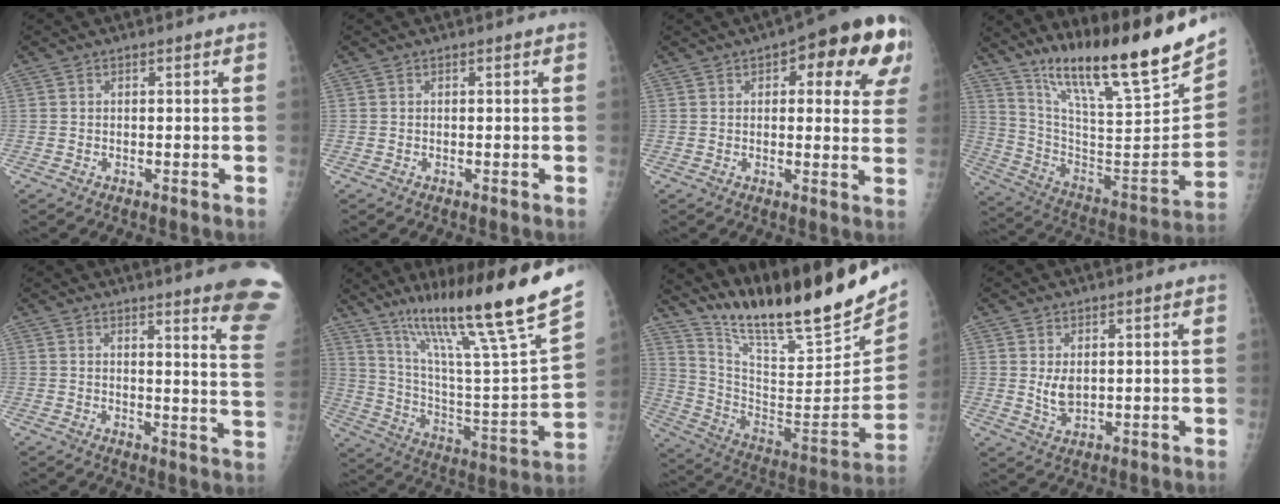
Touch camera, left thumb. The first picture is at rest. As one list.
[{"total": 0.0}, {"total": 17.3, "force": [7.3, 6.9, 14.1], "torque": [-0.136, -0.002, 0.081]}, {"total": 27.0, "force": [19.3, 4.0, 18.4], "torque": [-0.277, -0.081, 0.329]}, {"total": 14.9, "force": [12.0, 0.3, 9.0], "torque": [-0.086, -0.101, 0.125]}, {"total": 29.9, "force": [19.4, 2.7, 22.5], "torque": [-0.352, -0.056, 0.323]}, {"total": 27.4, "force": [21.6, 5.2, 16.1], "torque": [-0.231, -0.104, 0.350]}, {"total": 3.7, "force": [0.9, 2.1, 2.9], "torque": [-0.044, -0.015, 0.025]}]